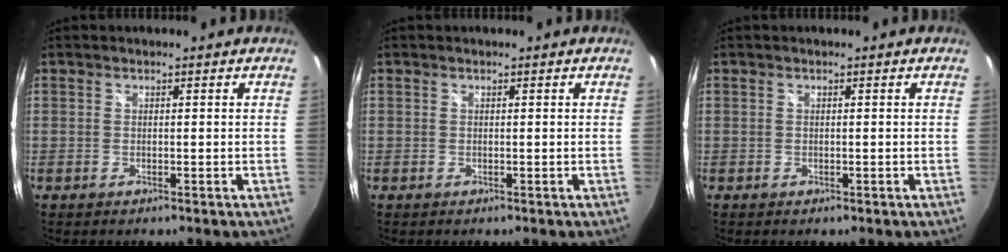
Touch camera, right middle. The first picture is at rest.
{"total": 0.0}
{"total": 0.0}